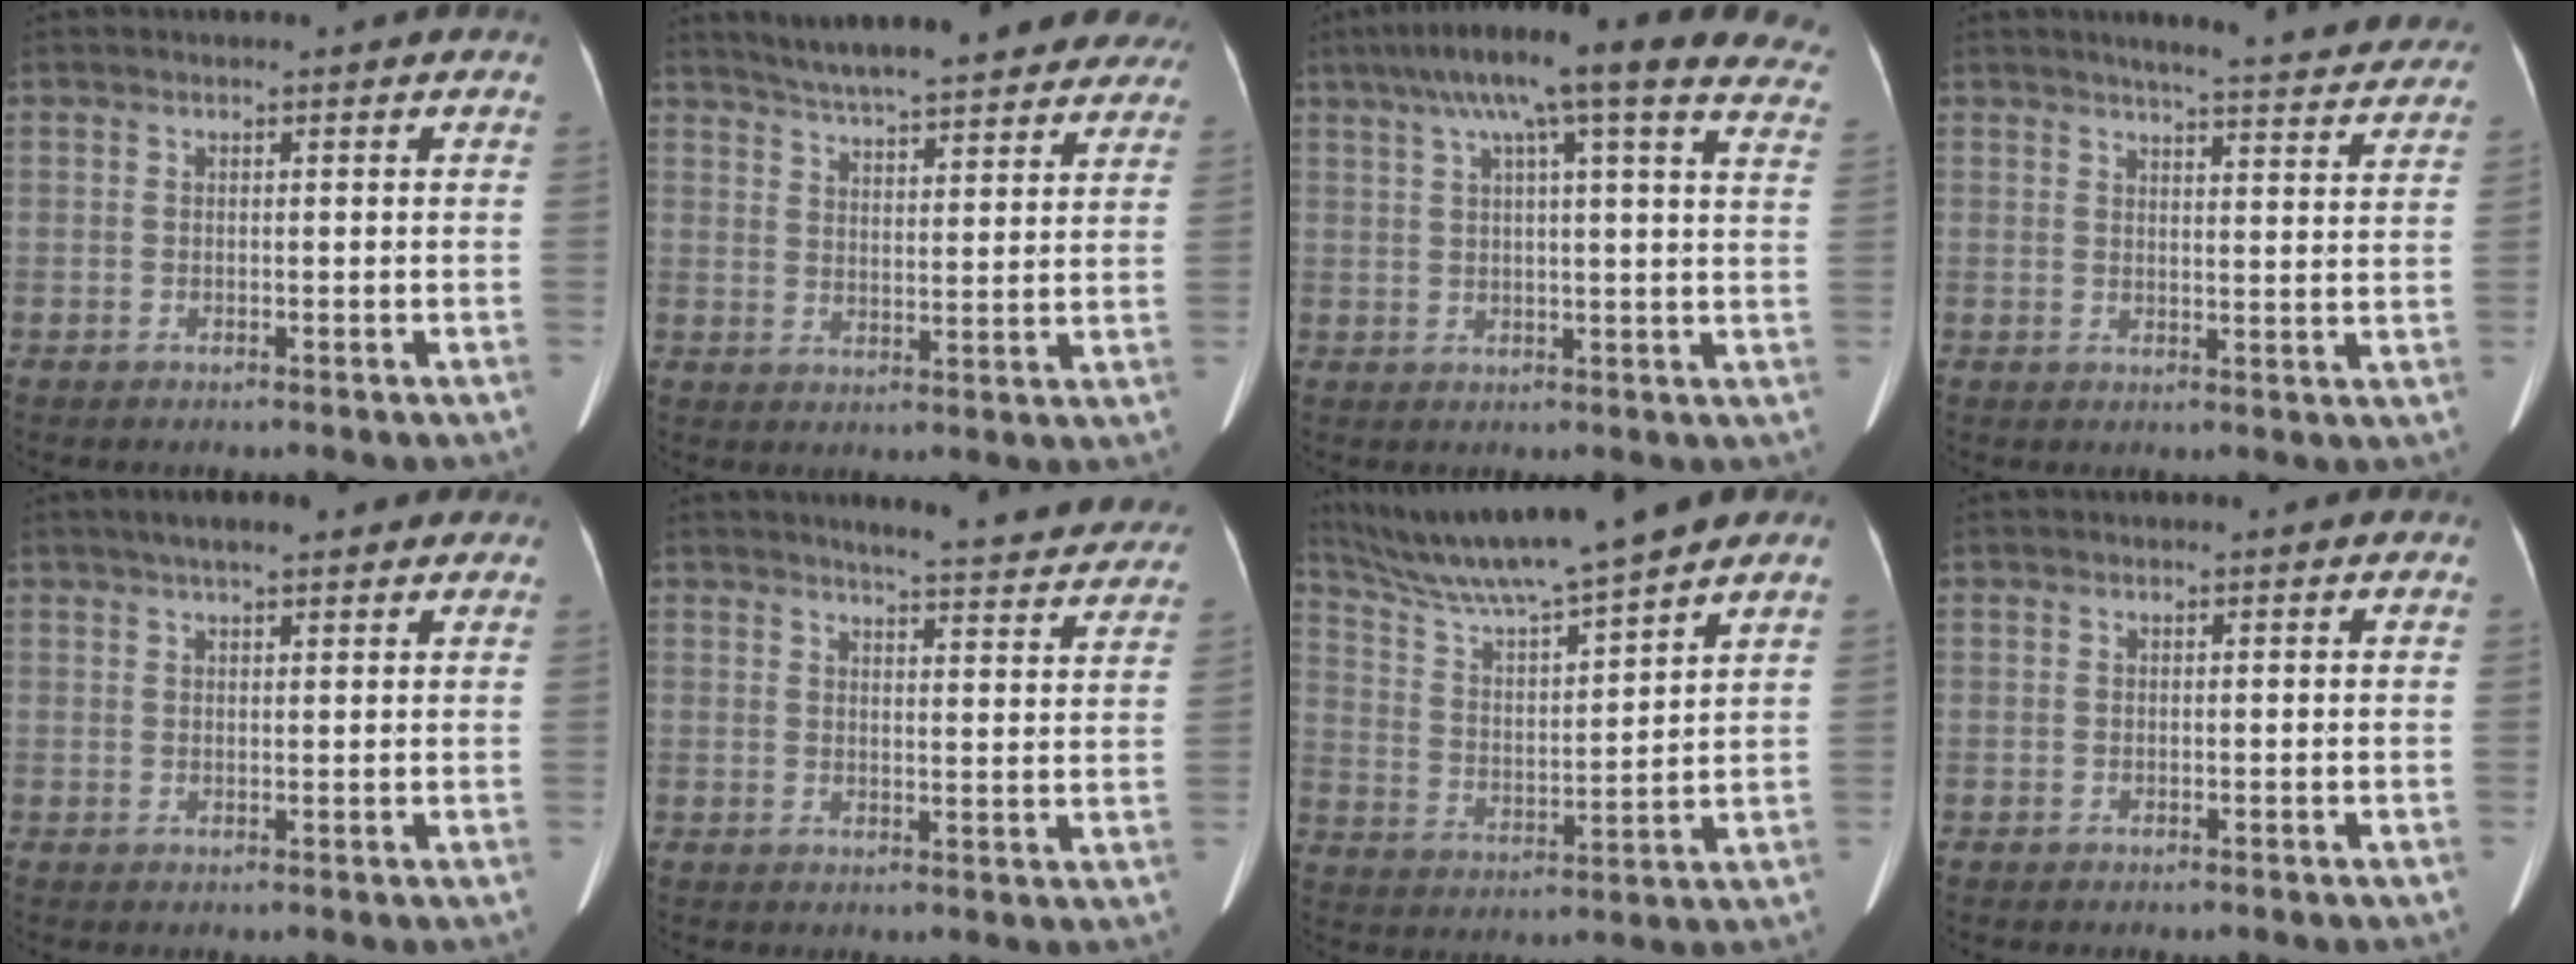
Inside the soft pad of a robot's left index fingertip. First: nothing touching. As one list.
[{"total": 23.8, "force": [21.1, 4.4, 10.2], "torque": [-0.158, -0.006, 0.268]}, {"total": 25.9, "force": [20.1, 3.0, 16.0], "torque": [-0.216, 0.021, 0.244]}, {"total": 17.4, "force": [16.2, 1.5, 6.2], "torque": [-0.072, -0.031, 0.180]}, {"total": 6.0, "force": [4.6, 1.3, 3.7], "torque": [-0.052, 0.031, 0.071]}, {"total": 15.4, "force": [14.5, 1.4, 4.9], "torque": [-0.049, -0.041, 0.154]}, {"total": 14.1, "force": [12.5, -1.2, 6.5], "torque": [-0.131, 0.007, 0.222]}, {"total": 0.0}]